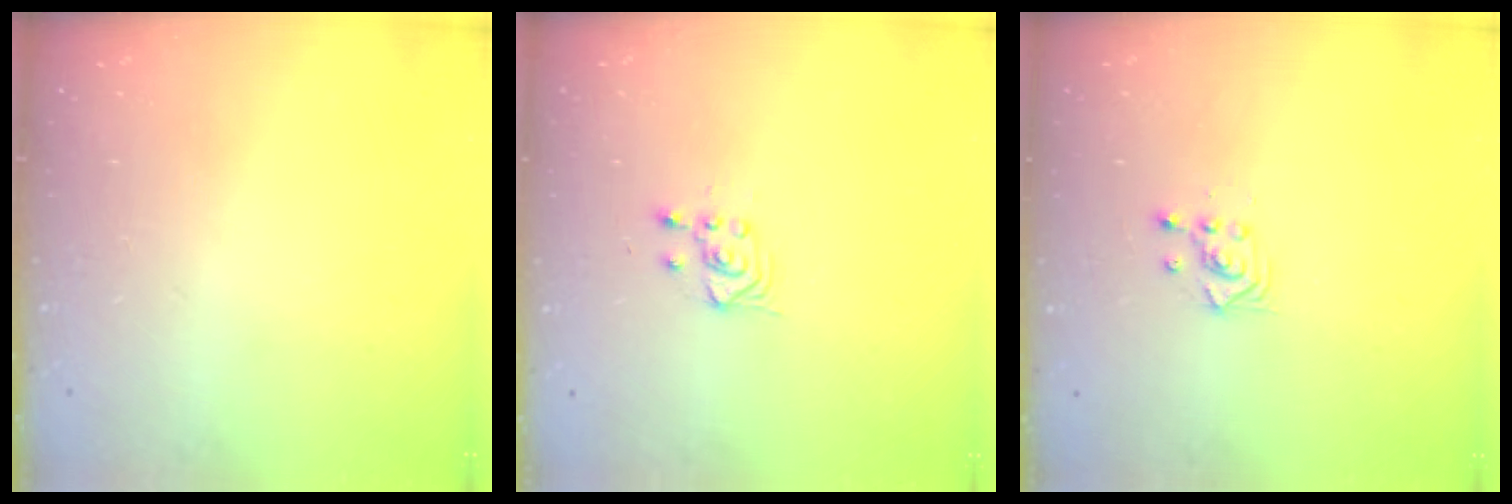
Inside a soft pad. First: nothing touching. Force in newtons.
{"total": 3.3, "press": 3.0, "slide": 1.4}
{"total": 2.3, "press": 2.3, "slide": 0.3}